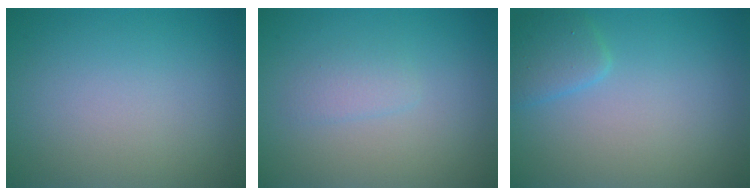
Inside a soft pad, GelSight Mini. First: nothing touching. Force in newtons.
{"total": 1.2, "press": 1.2, "slide": 0.0}
{"total": 1.9, "press": 1.9, "slide": 0.2}